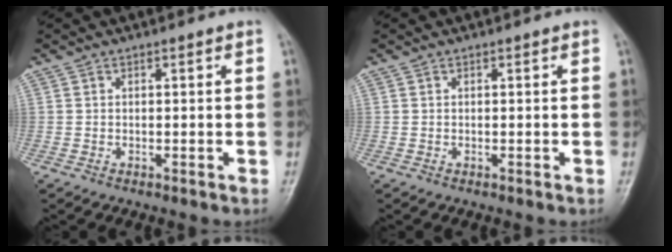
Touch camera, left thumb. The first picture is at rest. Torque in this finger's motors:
{"motor_torque": [0.00, 0.00, 0.00, -0.01, 0.00]}